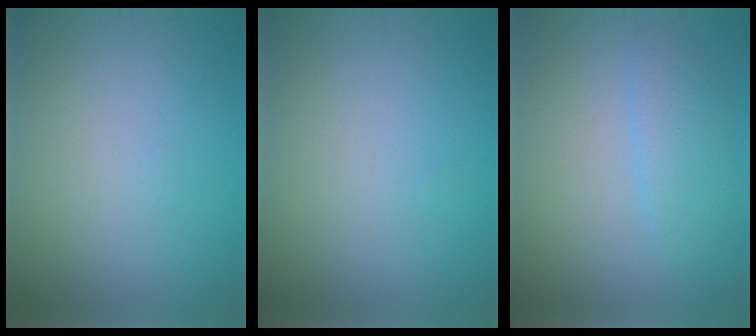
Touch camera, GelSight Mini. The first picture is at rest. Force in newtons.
{"total": 0.0}
{"total": 2.3, "press": 2.3, "slide": 0.0}